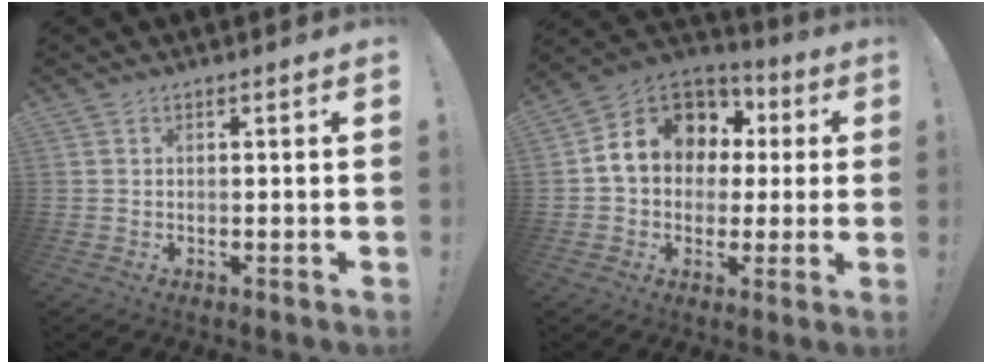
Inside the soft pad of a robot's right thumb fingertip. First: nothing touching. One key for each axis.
{"total": 14.7, "fx": 3.9, "fy": 11.9, "fz": 7.7, "tx": -0.109, "ty": -0.011, "tz": 0.078}